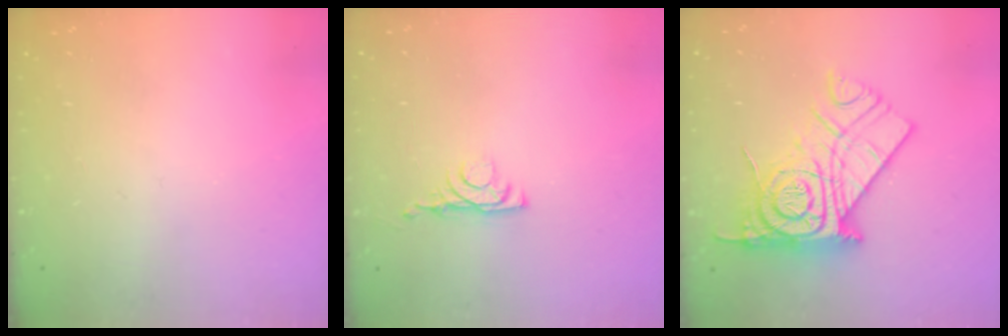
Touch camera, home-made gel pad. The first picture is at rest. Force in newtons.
{"total": 4.0, "press": 3.9, "slide": 0.6}
{"total": 19.7, "press": 19.6, "slide": 1.7}